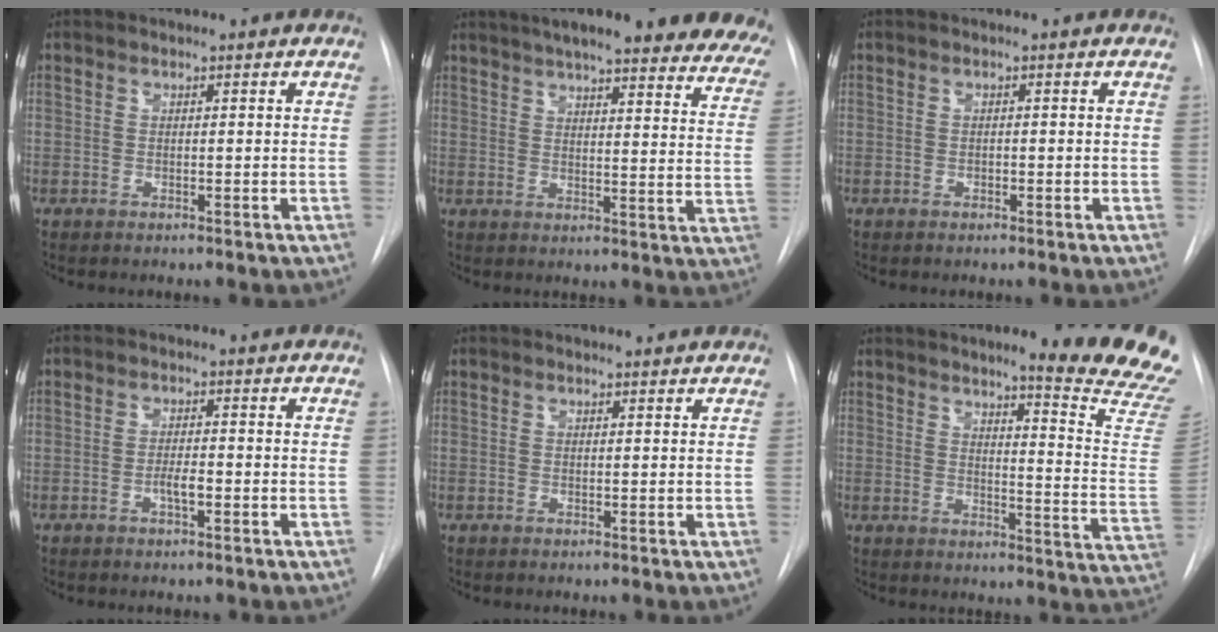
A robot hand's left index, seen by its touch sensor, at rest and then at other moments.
{"total": 27.7, "force": [23.8, 4.4, 13.6], "torque": [-0.169, -0.050, 0.270]}
{"total": 0.8, "force": [-0.8, 0.2, 0.1], "torque": [0.001, -0.004, -0.013]}
{"total": 2.3, "force": [-1.4, 0.4, 1.8], "torque": [-0.032, -0.004, -0.023]}
{"total": 2.3, "force": [2.2, 0.4, 0.3], "torque": [-0.009, 0.006, 0.021]}
{"total": 18.1, "force": [15.9, -0.7, 8.5], "torque": [-0.103, -0.130, 0.175]}